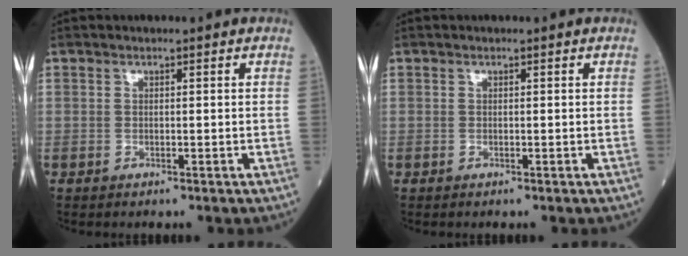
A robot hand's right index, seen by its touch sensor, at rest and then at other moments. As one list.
[{"total": 0.0}]